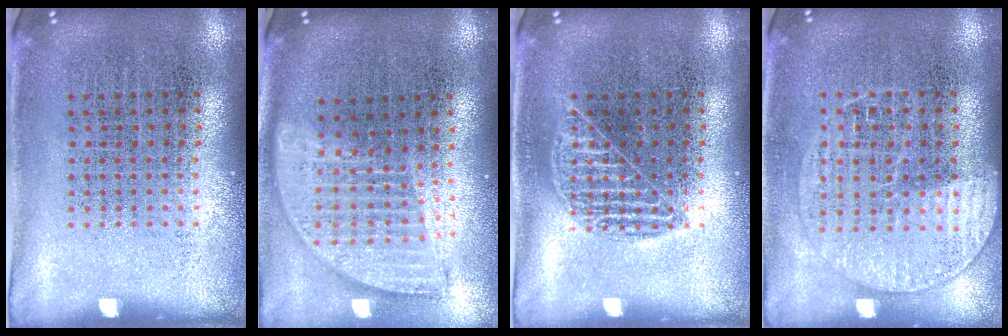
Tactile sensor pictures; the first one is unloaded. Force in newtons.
{"total": 1.8, "press": 1.5, "slide": 1.0}
{"total": 1.4, "press": 1.4, "slide": 0.2}
{"total": 1.4, "press": 1.3, "slide": 0.5}